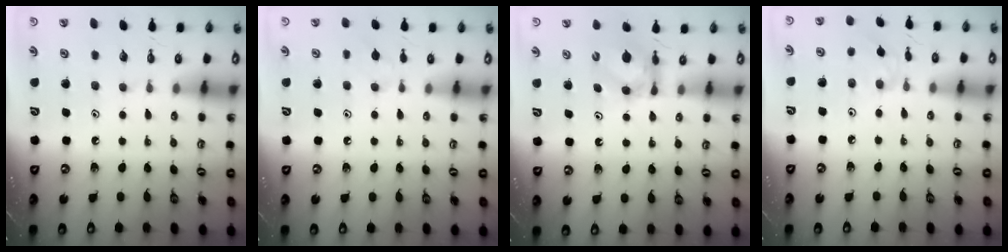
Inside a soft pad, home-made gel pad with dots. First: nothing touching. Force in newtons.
{"total": 2.5, "press": 2.4, "slide": 0.6}
{"total": 6.1, "press": 6.0, "slide": 0.5}
{"total": 2.0, "press": 1.9, "slide": 0.5}